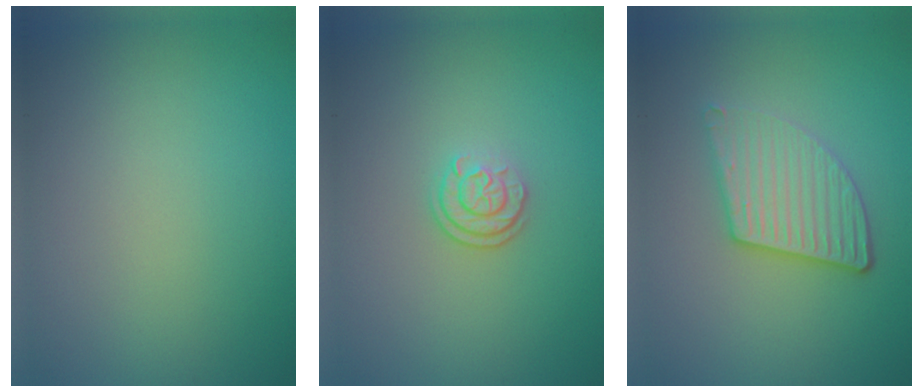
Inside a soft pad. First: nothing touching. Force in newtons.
{"total": 2.1, "press": 1.7, "slide": 1.3}
{"total": 3.7, "press": 3.2, "slide": 2.0}